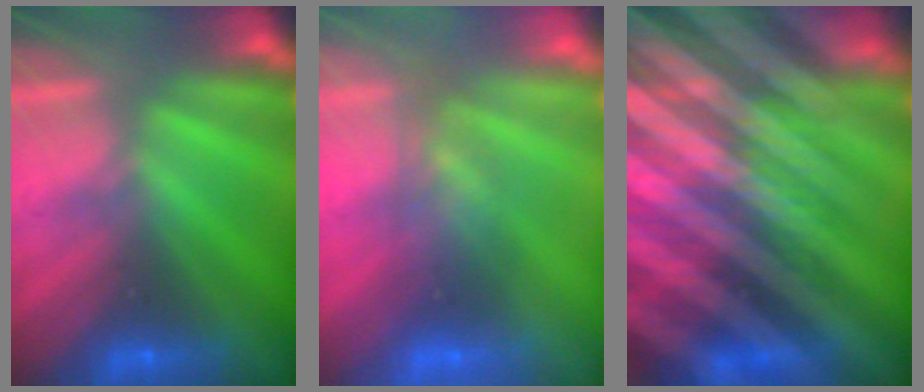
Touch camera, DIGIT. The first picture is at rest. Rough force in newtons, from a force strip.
{"total": 2.7}
{"total": 8.8}